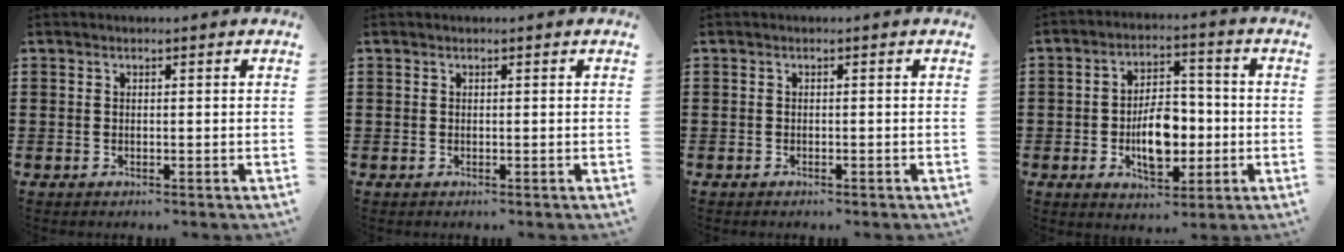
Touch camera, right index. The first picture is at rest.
{"total": 0.0}
{"total": 0.6, "force": [-0.5, 0.2, 0.1], "torque": [-0.004, 0.000, -0.011]}
{"total": 8.2, "force": [-1.6, 4.7, 6.5], "torque": [-0.088, 0.001, -0.034]}